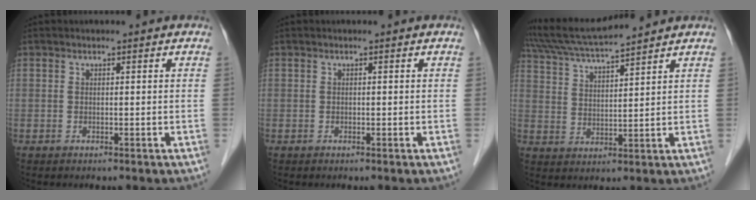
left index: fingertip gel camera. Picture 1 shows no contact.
{"total": 0.0}
{"total": 10.7, "force": [10.0, -0.9, 3.8], "torque": [-0.080, 0.025, 0.182]}